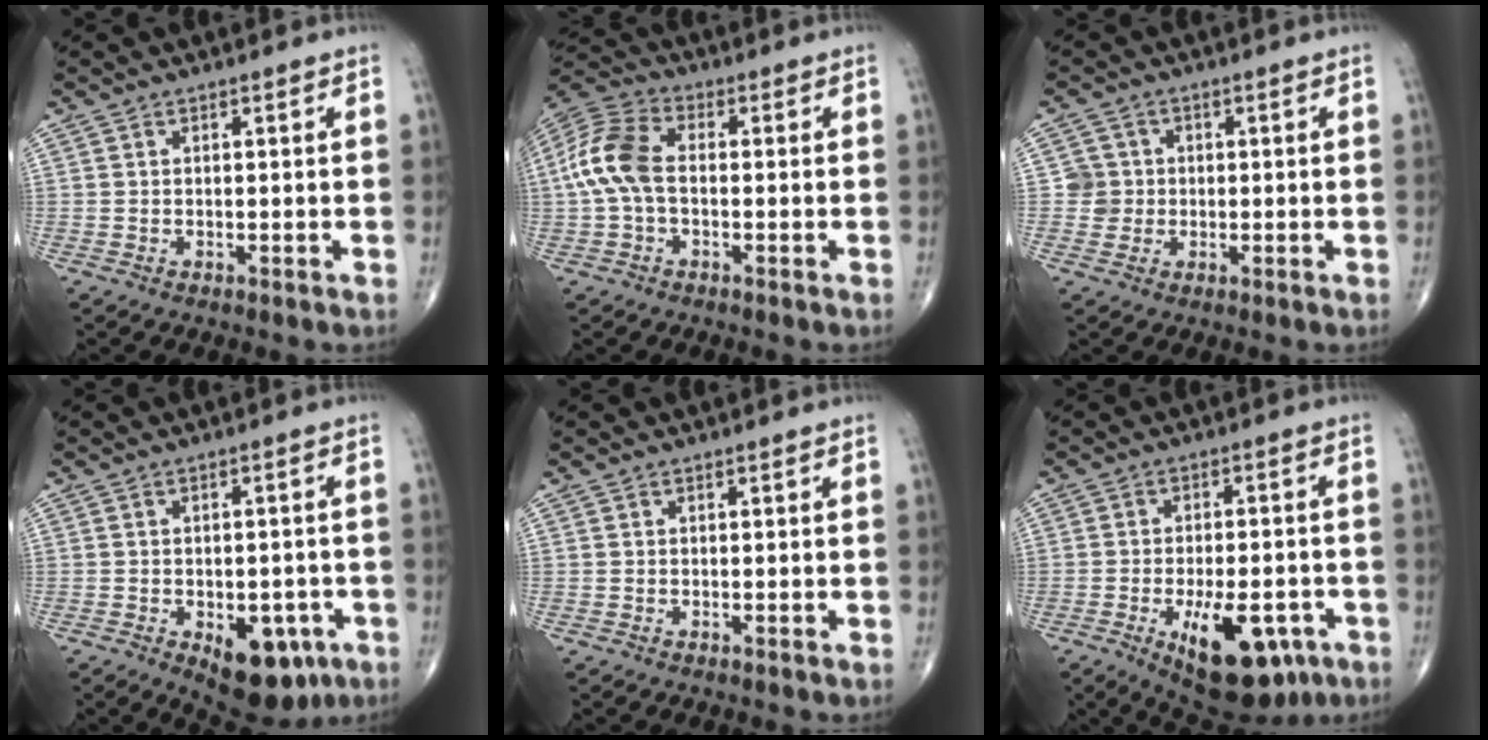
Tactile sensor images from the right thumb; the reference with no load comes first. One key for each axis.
{"total": 10.4, "fx": -0.4, "fy": 6.2, "fz": 8.3, "tx": -0.184, "ty": 0.029, "tz": -0.016}
{"total": 3.5, "fx": 0.0, "fy": 3.5, "fz": 0.1, "tx": 0.029, "ty": 0.009, "tz": -0.004}
{"total": 11.9, "fx": -5.2, "fy": 6.5, "fz": 8.4, "tx": -0.082, "ty": 0.015, "tz": -0.057}
{"total": 0.0}
{"total": 15.9, "fx": -7.0, "fy": 7.4, "fz": 12.2, "tx": -0.151, "ty": 0.013, "tz": -0.085}